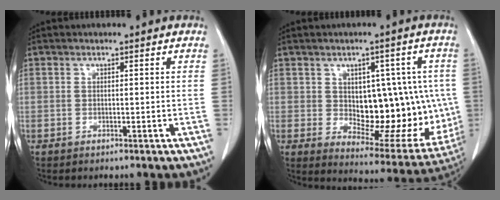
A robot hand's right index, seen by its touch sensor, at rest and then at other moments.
{"total": 17.6, "force": [0.1, 8.8, 15.2], "torque": [-0.190, 0.007, 0.030]}